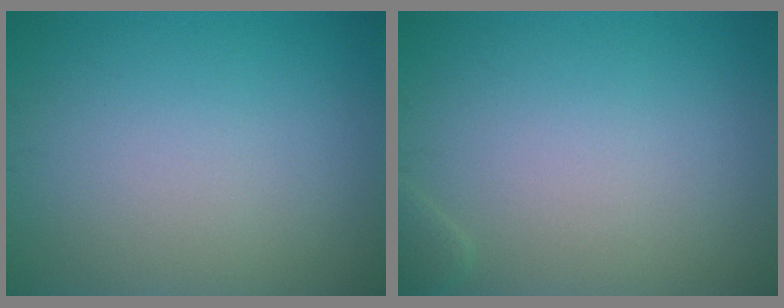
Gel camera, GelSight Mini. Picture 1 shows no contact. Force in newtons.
{"total": 0.7, "press": 0.7, "slide": 0.1}